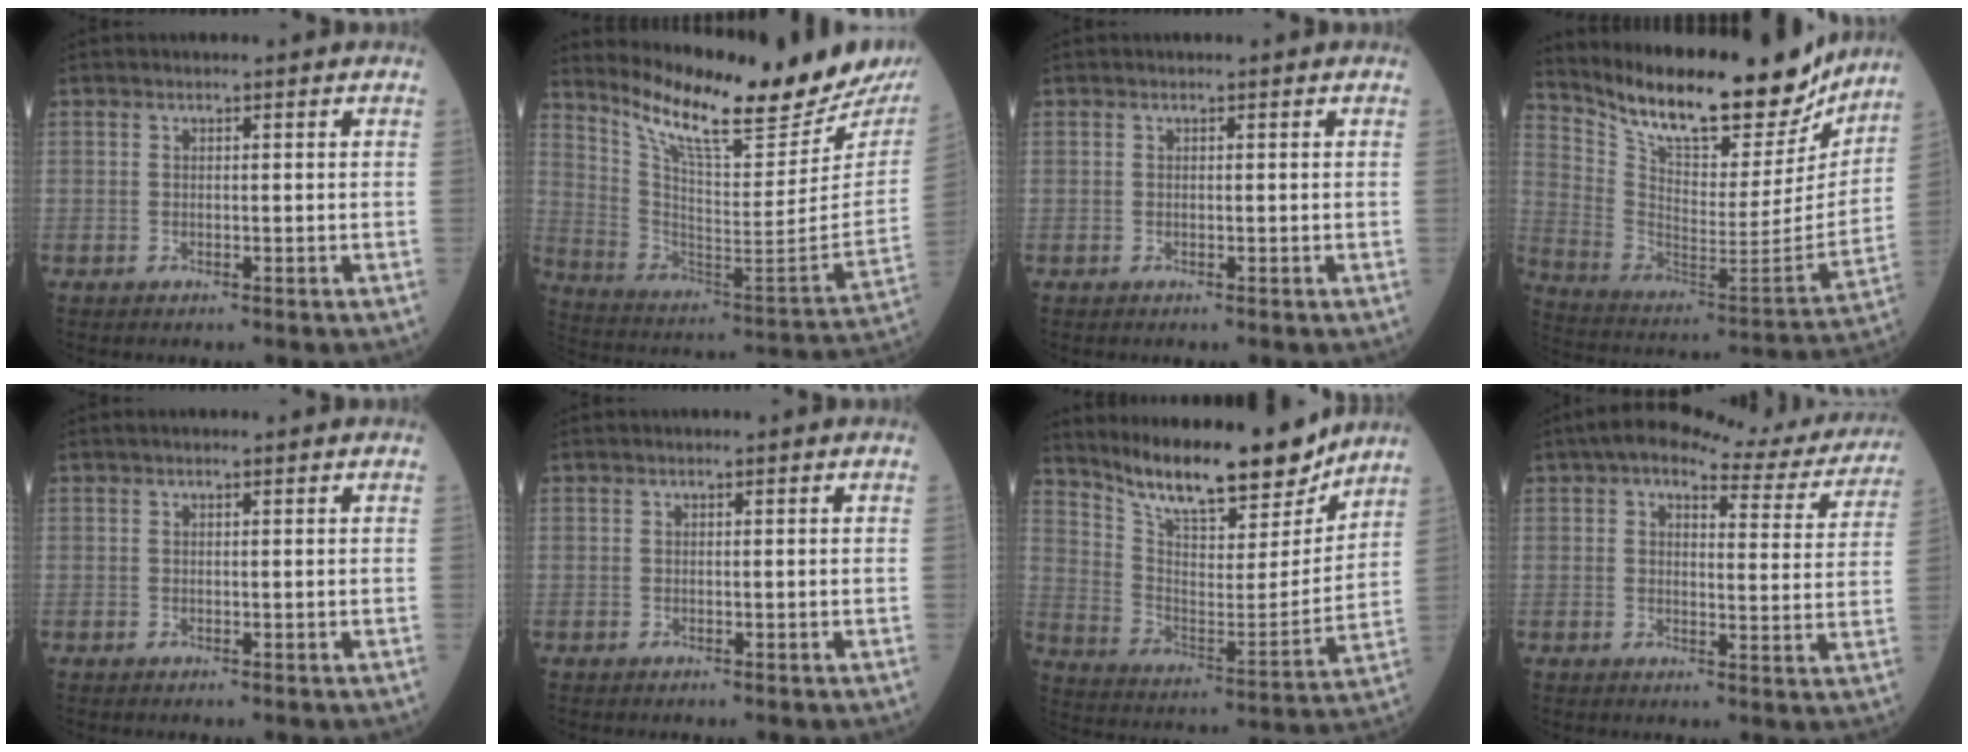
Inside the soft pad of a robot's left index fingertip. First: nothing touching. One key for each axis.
{"total": 24.1, "fx": 20.6, "fy": 2.4, "fz": 12.2, "tx": -0.214, "ty": -0.084, "tz": 0.305}
{"total": 0.0}
{"total": 24.0, "fx": 20.4, "fy": 6.4, "fz": 10.9, "tx": -0.193, "ty": -0.024, "tz": 0.313}
{"total": 0.9, "fx": 0.7, "fy": 0.1, "fz": 0.5, "tx": -0.010, "ty": 0.014, "tz": 0.011}
{"total": 0.0}
{"total": 18.9, "fx": 16.2, "fy": 3.9, "fz": 9.1, "tx": -0.157, "ty": -0.021, "tz": 0.266}
{"total": 15.2, "fx": 13.3, "fy": 4.2, "fz": 5.8, "tx": -0.060, "ty": 0.007, "tz": 0.144}